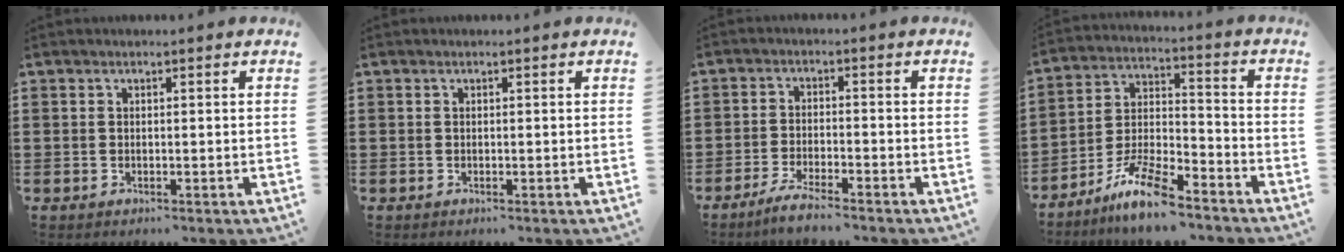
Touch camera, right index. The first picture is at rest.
{"total": 0.0}
{"total": 3.4, "force": [-3.1, -0.1, 1.4], "torque": [-0.032, -0.001, -0.062]}
{"total": 9.4, "force": [-7.7, 1.8, 5.2], "torque": [-0.118, 0.009, -0.151]}